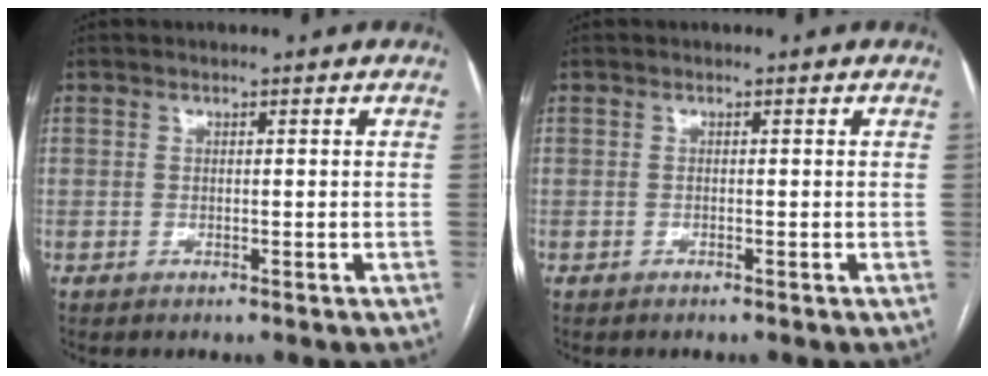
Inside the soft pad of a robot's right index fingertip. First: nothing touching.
{"total": 0.0}